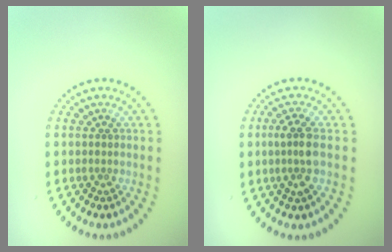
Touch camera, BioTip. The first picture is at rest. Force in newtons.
{"total": 2.6, "press": 2.4, "slide": 1.0}